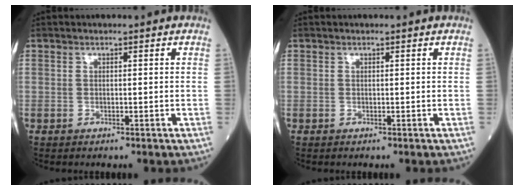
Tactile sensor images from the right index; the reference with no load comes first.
{"total": 0.0}